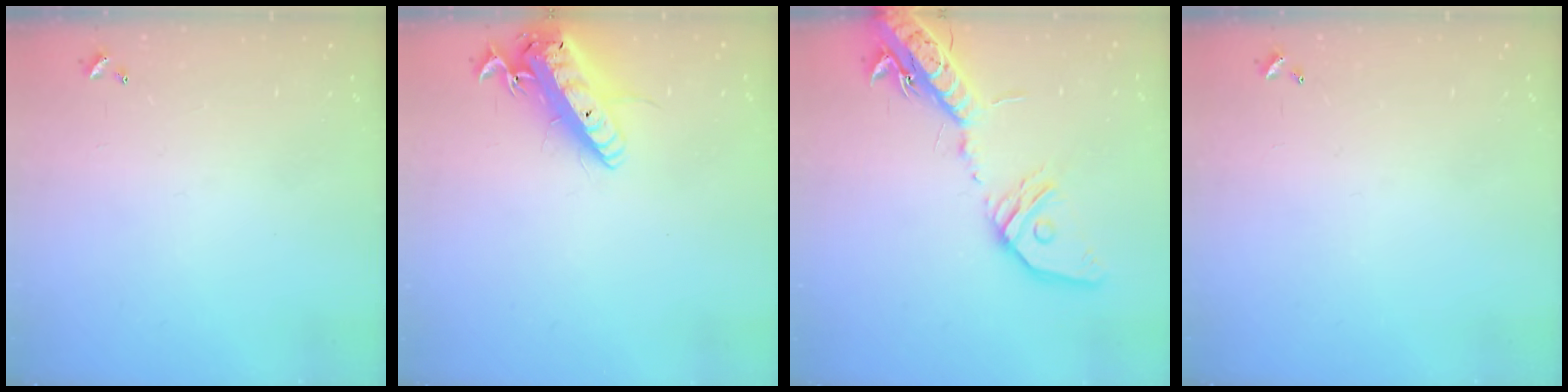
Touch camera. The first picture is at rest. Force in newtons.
{"total": 17.0, "press": 16.7, "slide": 3.3}
{"total": 22.2, "press": 21.7, "slide": 4.7}
{"total": 0.0}